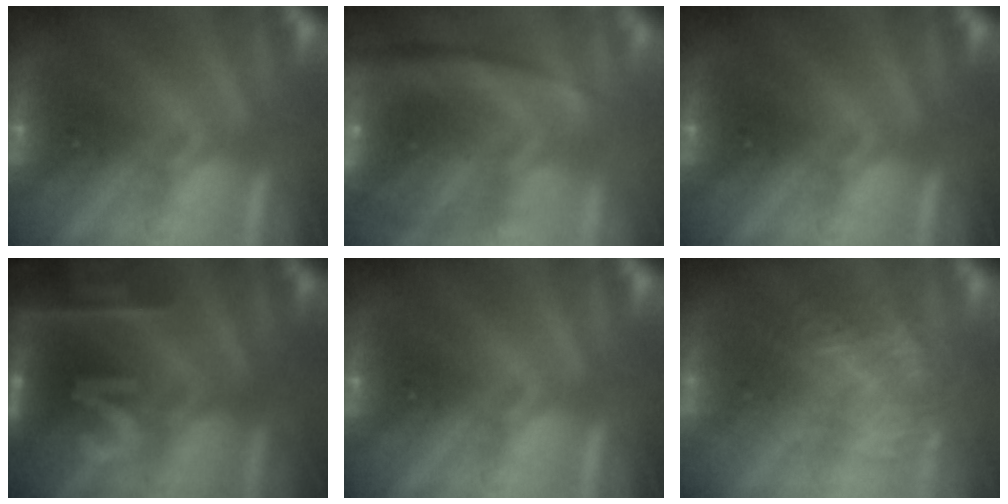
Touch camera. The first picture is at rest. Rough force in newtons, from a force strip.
{"total": 9.1}
{"total": 0.0}
{"total": 2.3}
{"total": 0.0}
{"total": 4.1}